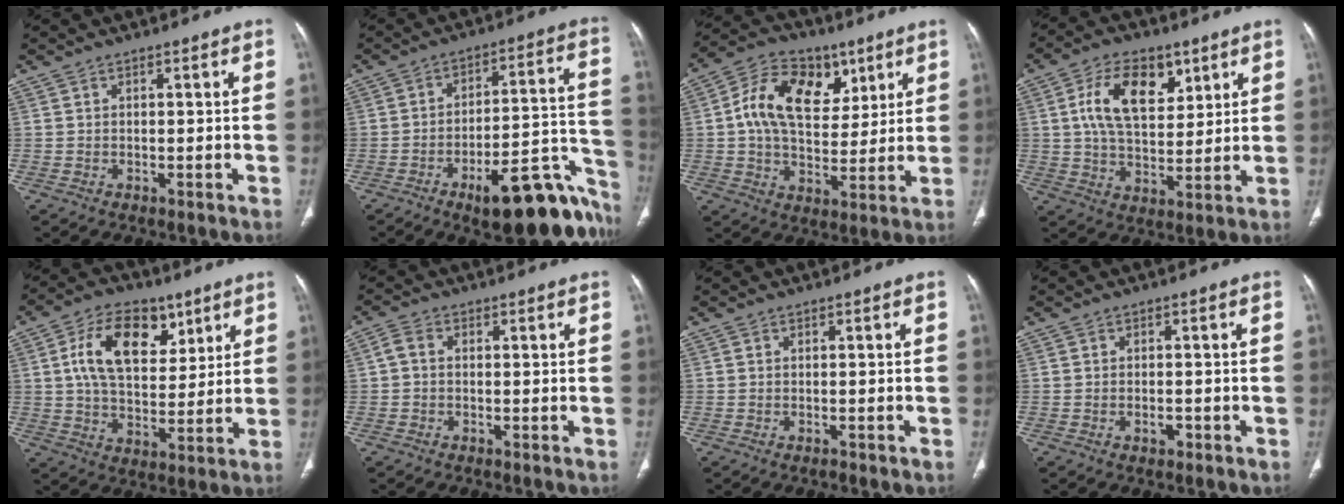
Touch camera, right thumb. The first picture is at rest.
{"total": 21.1, "force": [-12.8, 7.1, 15.2], "torque": [-0.108, 0.108, -0.176]}
{"total": 16.9, "force": [5.3, 11.5, 11.2], "torque": [-0.169, 0.001, 0.089]}
{"total": 13.6, "force": [5.1, 7.9, 9.9], "torque": [-0.144, -0.016, 0.092]}
{"total": 15.2, "force": [5.8, 9.4, 10.5], "torque": [-0.152, -0.015, 0.104]}
{"total": 2.4, "force": [-0.1, 1.6, 1.7], "torque": [-0.035, 0.007, -0.008]}
{"total": 0.7, "force": [-0.5, 0.2, 0.4], "torque": [-0.011, 0.001, -0.006]}
{"total": 1.7, "force": [-0.8, 1.0, 1.1], "torque": [-0.010, 0.007, -0.011]}